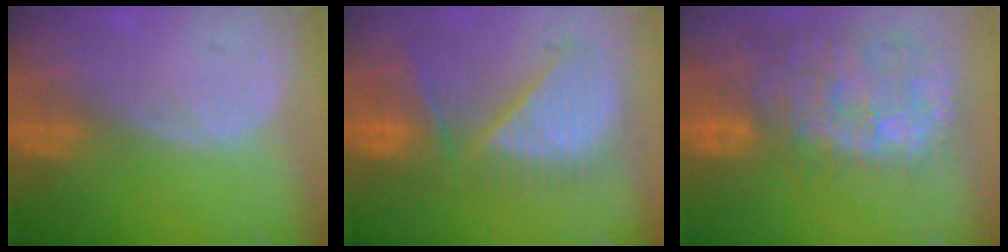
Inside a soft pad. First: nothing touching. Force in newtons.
{"total": 10.5, "press": 9.7, "slide": 3.8}
{"total": 14.4, "press": 11.7, "slide": 8.4}